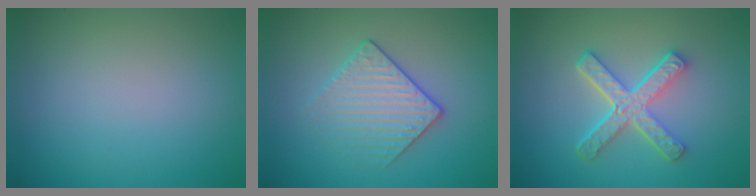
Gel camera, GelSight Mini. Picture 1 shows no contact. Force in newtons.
{"total": 3.0, "press": 2.8, "slide": 1.1}
{"total": 4.9, "press": 3.7, "slide": 3.2}